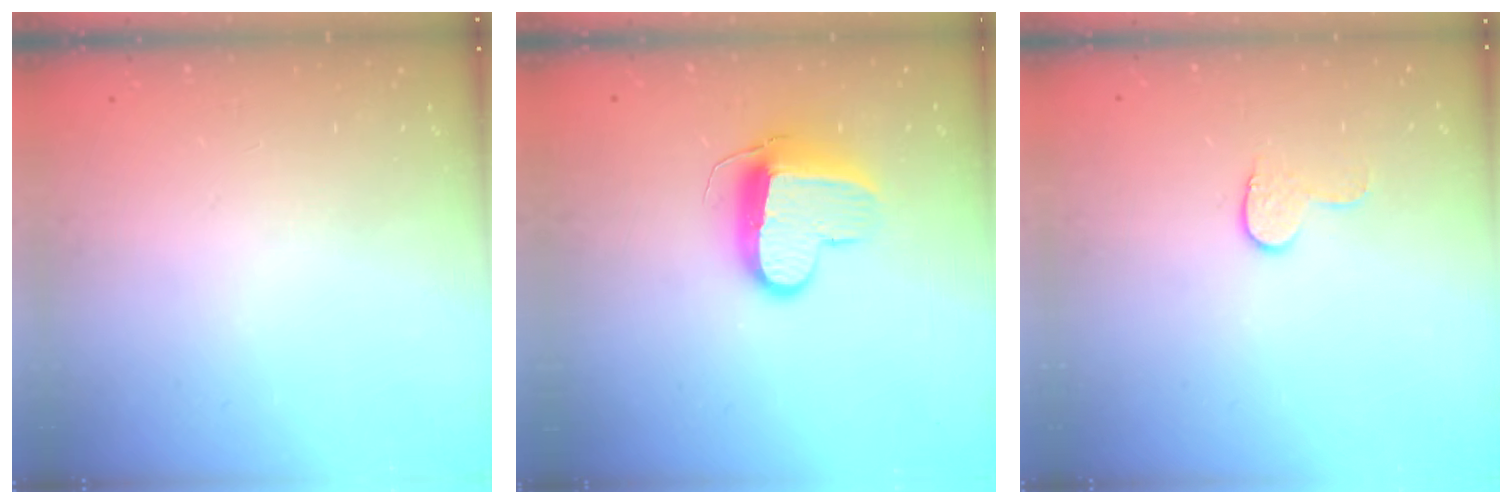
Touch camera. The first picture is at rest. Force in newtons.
{"total": 11.3, "press": 11.3, "slide": 1.1}
{"total": 6.2, "press": 6.2, "slide": 0.6}